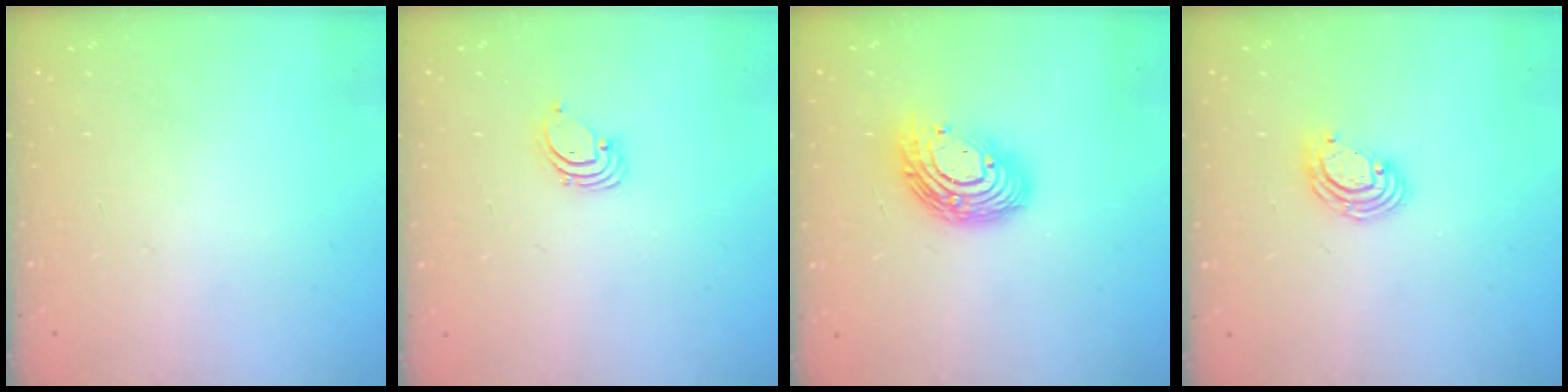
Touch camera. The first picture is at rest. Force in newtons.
{"total": 1.6, "press": 1.6, "slide": 0.1}
{"total": 12.9, "press": 12.9, "slide": 0.4}
{"total": 6.5, "press": 6.5, "slide": 0.6}